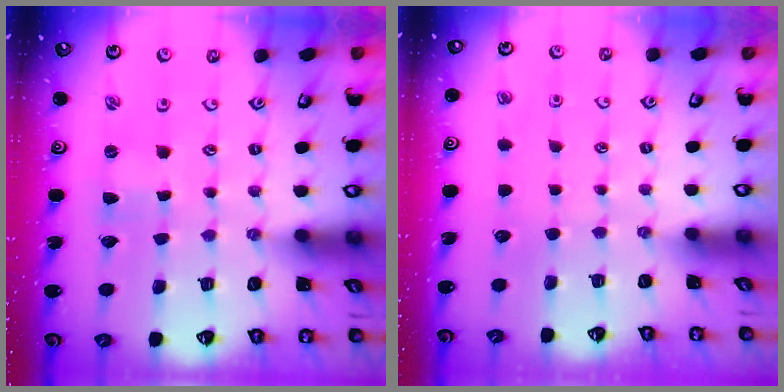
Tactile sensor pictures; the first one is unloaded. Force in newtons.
{"total": 0.0}